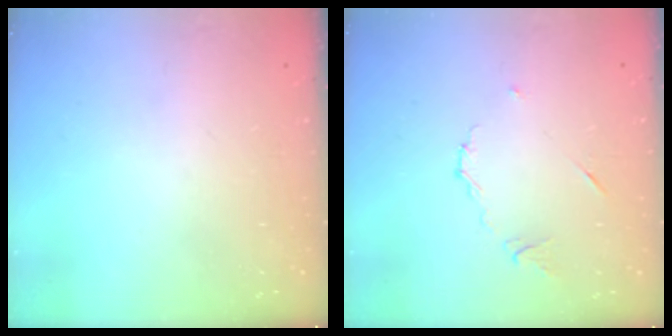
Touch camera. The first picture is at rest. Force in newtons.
{"total": 6.1, "press": 6.1, "slide": 0.6}